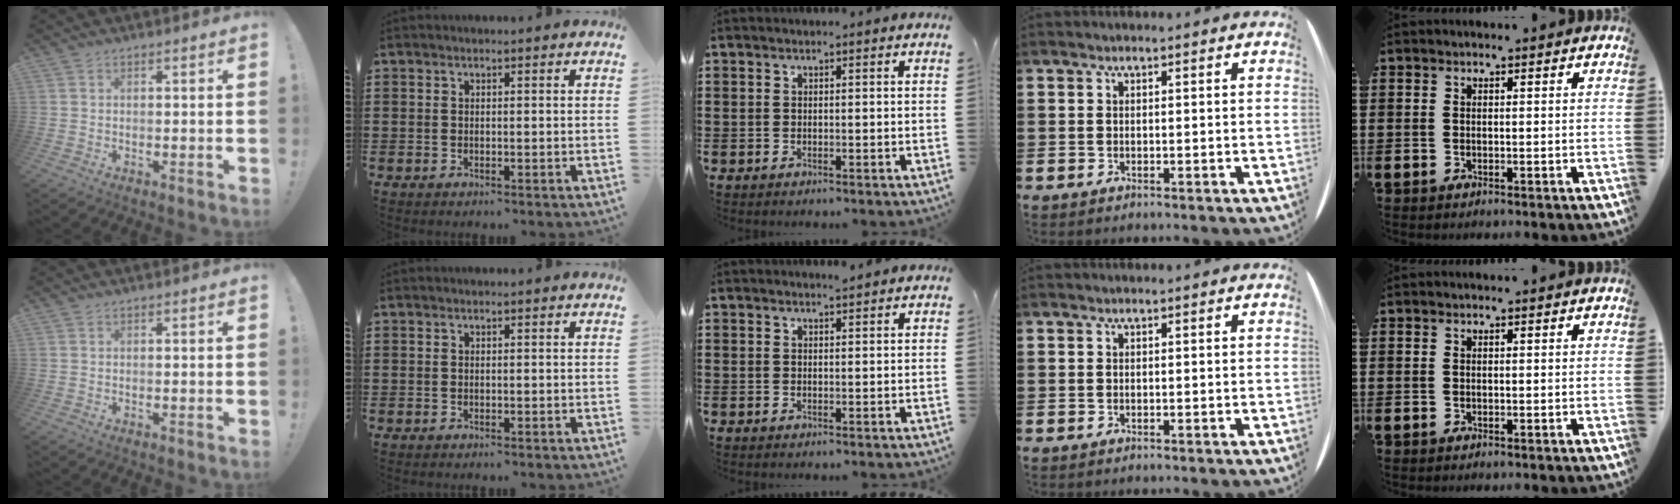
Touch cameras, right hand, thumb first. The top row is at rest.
{"middle": {"total": 0.5, "force": [0.5, -0.2, 0.0], "torque": [-0.009, 0.000, 0.011]}}